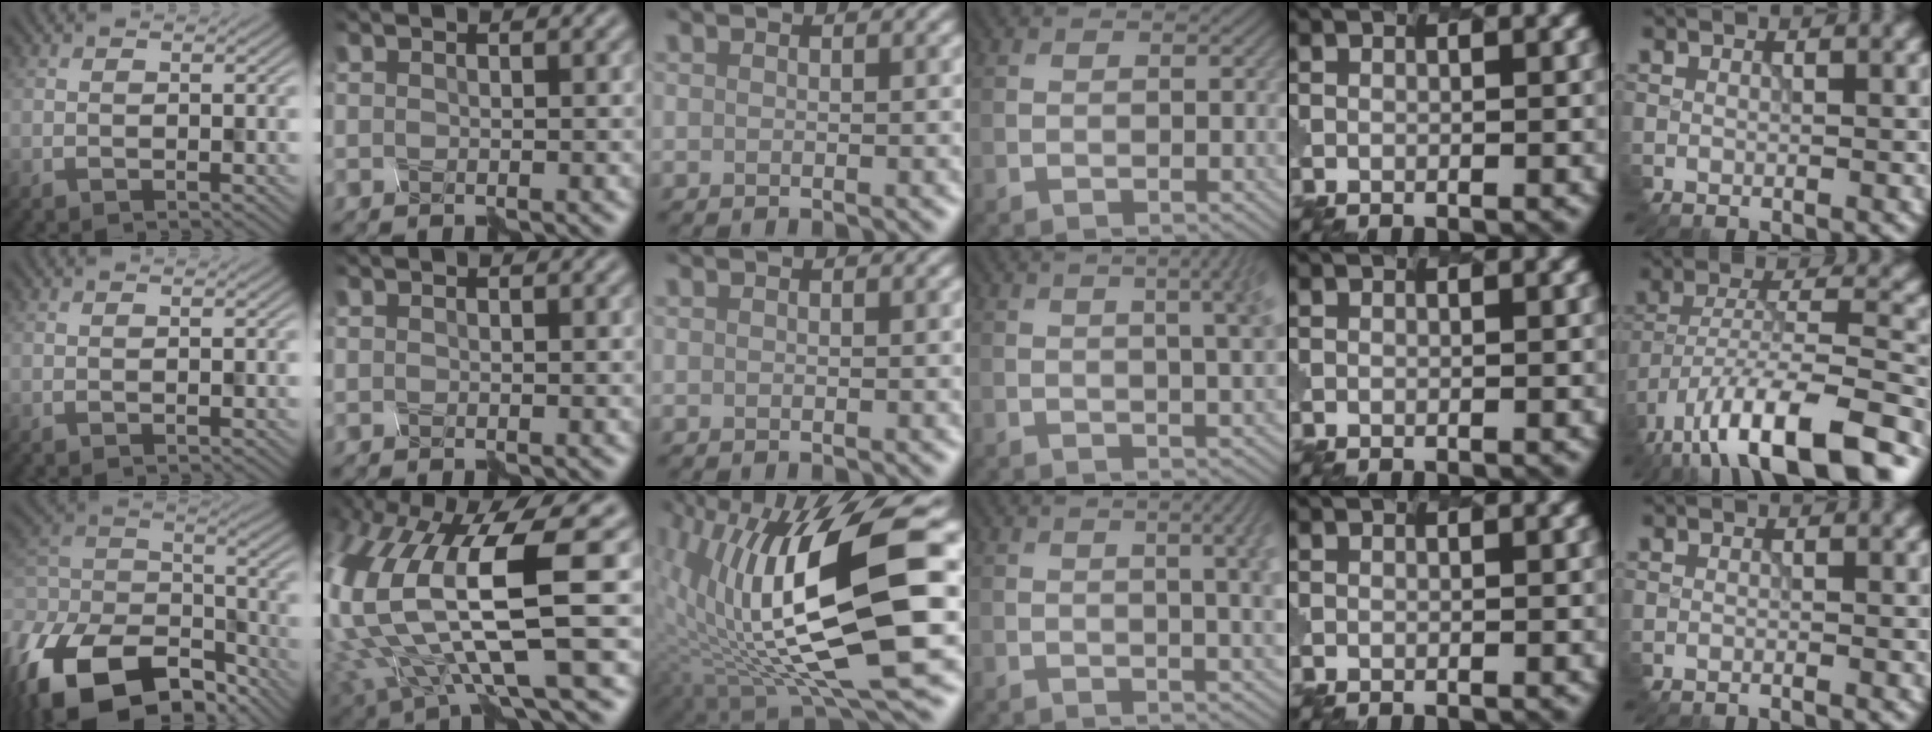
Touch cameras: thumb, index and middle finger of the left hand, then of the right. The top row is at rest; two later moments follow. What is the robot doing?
{"motion": "disassemble", "object": "spray bottle"}